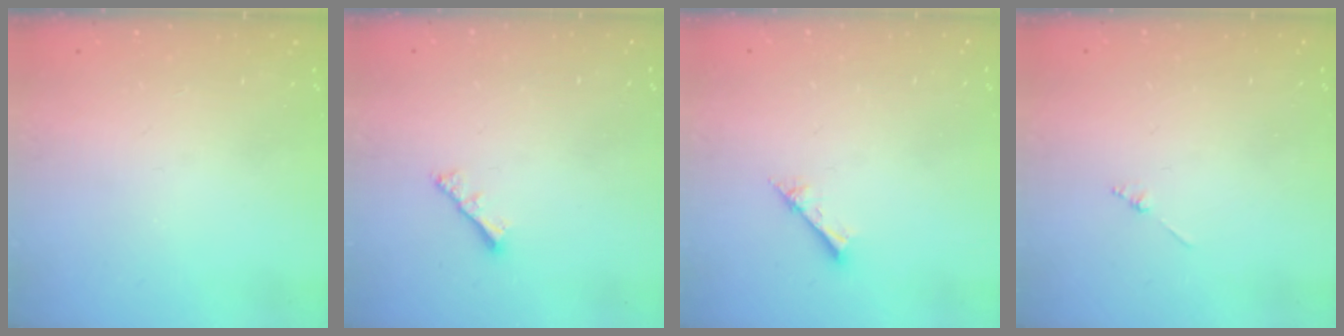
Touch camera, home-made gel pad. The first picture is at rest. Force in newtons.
{"total": 2.4, "press": 2.4, "slide": 0.6}
{"total": 2.1, "press": 2.1, "slide": 0.2}
{"total": 0.8, "press": 0.8, "slide": 0.2}